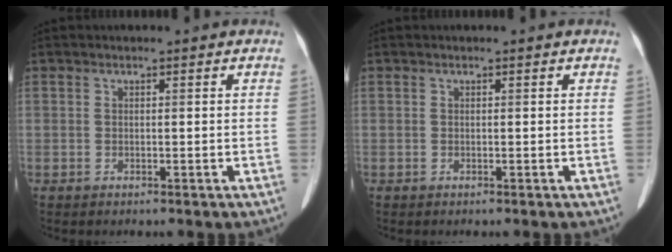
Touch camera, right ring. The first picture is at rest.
{"total": 0.0}